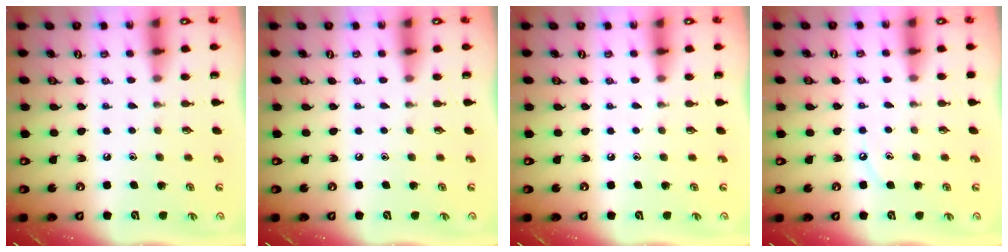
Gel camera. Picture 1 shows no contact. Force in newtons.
{"total": 0.0}
{"total": 0.0}
{"total": 3.6, "press": 3.5, "slide": 0.5}